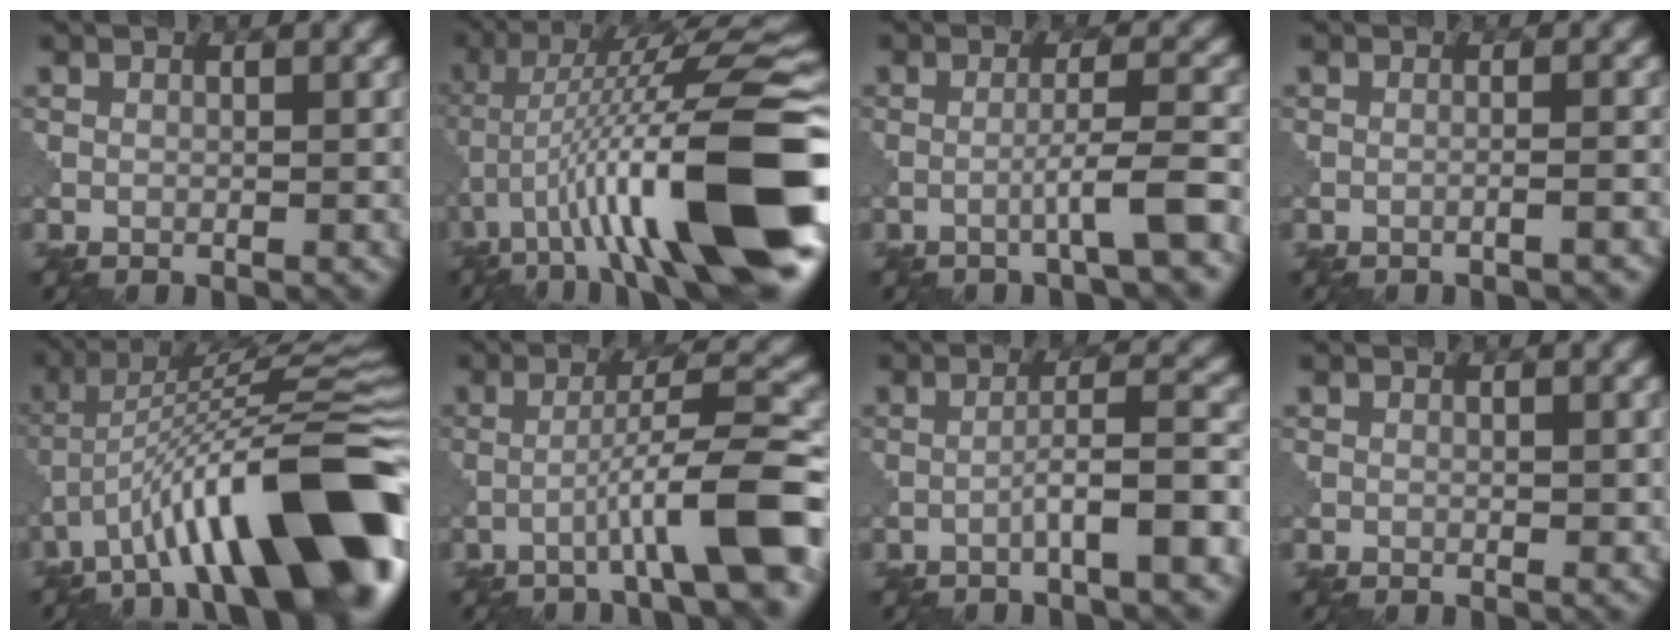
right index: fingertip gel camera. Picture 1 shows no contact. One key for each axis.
{"total": 16.2, "fx": -4.9, "fy": 3.7, "fz": 15.0, "tx": -0.239, "ty": 0.033, "tz": -0.065}
{"total": 3.5, "fx": -1.7, "fy": 0.2, "fz": 3.0, "tx": -0.040, "ty": 0.017, "tz": -0.039}
{"total": 1.2, "fx": -0.7, "fy": 0.3, "fz": 0.9, "tx": -0.001, "ty": 0.009, "tz": -0.024}
{"total": 15.8, "fx": -7.5, "fy": 4.3, "fz": 13.2, "tx": -0.187, "ty": 0.038, "tz": -0.118}
{"total": 7.1, "fx": -3.2, "fy": 0.6, "fz": 6.3, "tx": -0.091, "ty": 0.026, "tz": -0.057}
{"total": 4.4, "fx": -1.9, "fy": 0.4, "fz": 3.9, "tx": -0.055, "ty": 0.021, "tz": -0.036}
{"total": 0.0}